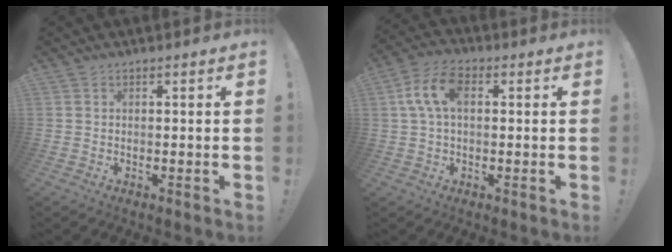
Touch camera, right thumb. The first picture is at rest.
{"total": 9.8, "force": [2.1, 5.8, 7.7], "torque": [-0.158, 0.011, 0.040]}